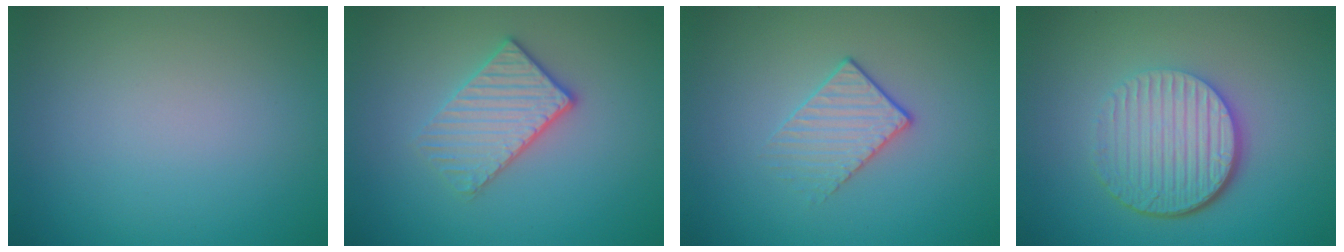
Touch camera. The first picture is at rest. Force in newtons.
{"total": 3.3, "press": 3.0, "slide": 1.5}
{"total": 1.8, "press": 1.4, "slide": 1.1}
{"total": 6.1, "press": 4.2, "slide": 4.4}